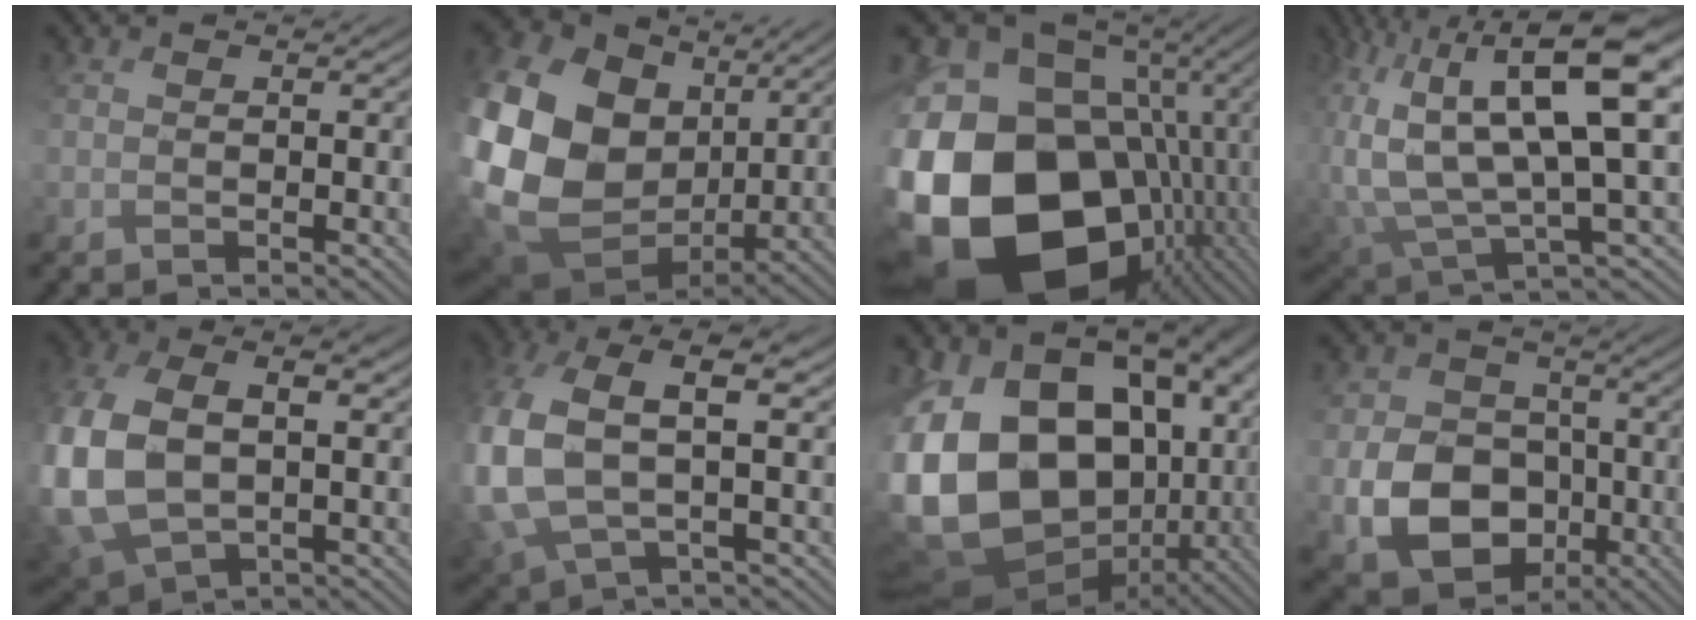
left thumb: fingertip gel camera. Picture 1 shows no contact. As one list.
[{"total": 21.2, "force": [2.9, 17.1, 12.1], "torque": [-0.333, -0.022, 0.091]}, {"total": 21.8, "force": [-3.5, 16.7, 13.5], "torque": [-0.327, -0.048, -0.020]}, {"total": 14.3, "force": [4.4, 6.3, 12.1], "torque": [-0.250, -0.013, 0.100]}, {"total": 13.0, "force": [0.9, 8.4, 9.9], "torque": [-0.271, -0.003, 0.029]}, {"total": 11.4, "force": [2.0, 5.7, 9.7], "torque": [-0.251, 0.001, 0.044]}, {"total": 18.9, "force": [-0.5, 14.8, 11.7], "torque": [-0.249, -0.030, 0.026]}, {"total": 9.3, "force": [-2.2, 8.0, 4.3], "torque": [-0.097, -0.015, -0.044]}]